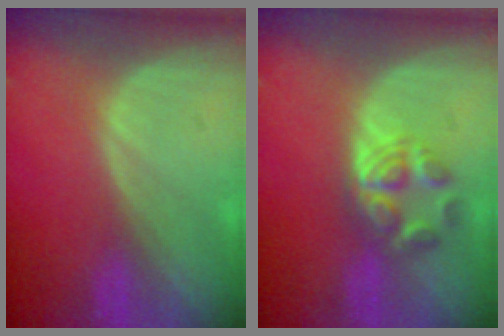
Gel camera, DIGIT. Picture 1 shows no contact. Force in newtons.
{"total": 5.9, "press": 5.1, "slide": 3.1}